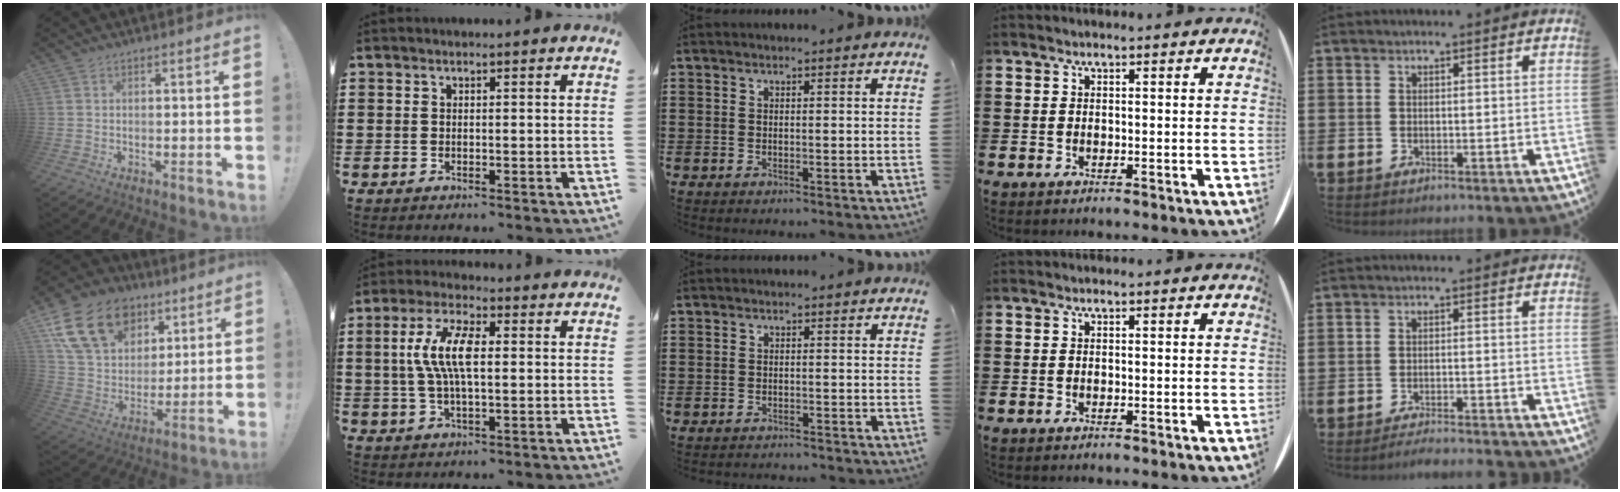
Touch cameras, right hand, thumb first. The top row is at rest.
{"thumb": {"total": 20.9, "force": [10.5, 14.9, 10.2], "torque": [-0.177, -0.038, 0.216]}, "index": {"total": 8.3, "force": [0.6, 2.9, 7.7], "torque": [-0.173, 0.001, 0.001]}, "middle": {"total": 1.6, "force": [-1.6, 0.2, -0.3], "torque": [0.001, 0.005, -0.037]}, "little": {"total": 1.8, "force": [-1.8, -0.2, 0.2], "torque": [-0.005, 0.004, -0.035]}}